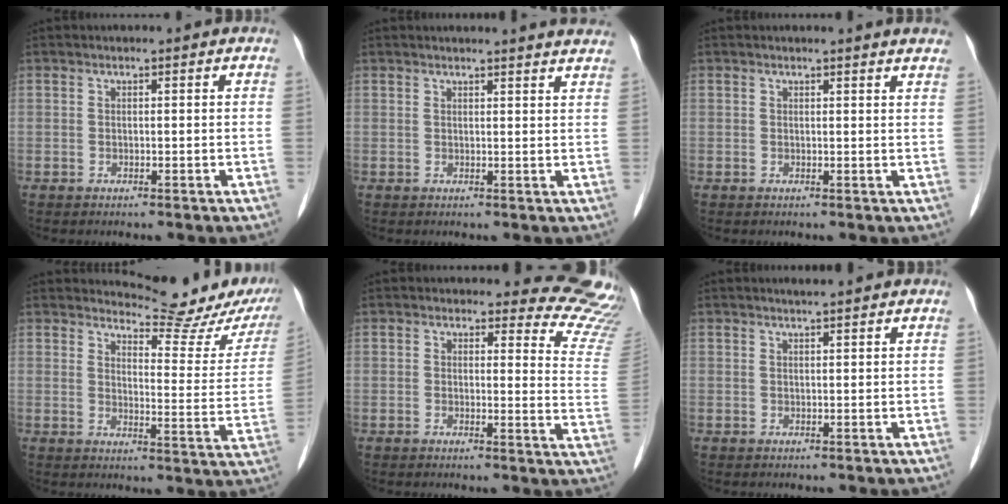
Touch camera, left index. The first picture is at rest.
{"total": 7.6, "force": [7.4, -0.2, 1.7], "torque": [-0.015, -0.011, 0.062]}
{"total": 4.8, "force": [4.6, 0.1, 1.4], "torque": [-0.018, -0.003, 0.029]}
{"total": 11.9, "force": [11.6, 1.2, 2.4], "torque": [-0.014, -0.062, 0.130]}
{"total": 11.0, "force": [10.8, 1.7, -0.3], "torque": [0.048, -0.115, 0.072]}
{"total": 1.9, "force": [1.6, -0.1, 1.1], "torque": [-0.015, 0.010, 0.027]}